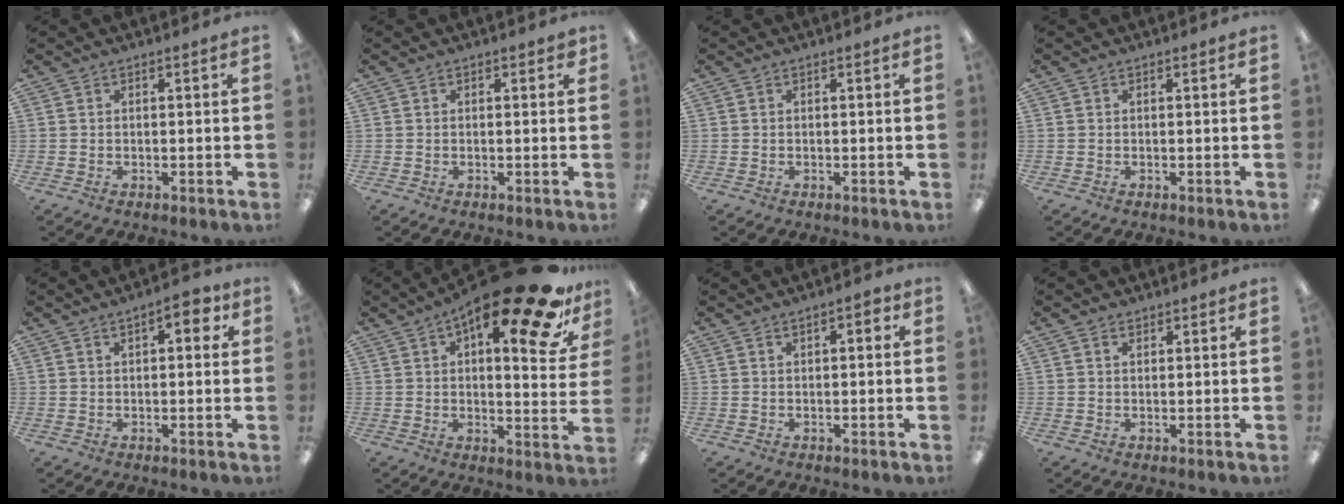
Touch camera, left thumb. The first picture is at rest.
{"total": 1.1, "force": [0.4, 0.7, 0.8], "torque": [0.000, -0.003, 0.004]}
{"total": 0.0}
{"total": 0.0}
{"total": 5.2, "force": [2.1, 2.1, 4.2], "torque": [-0.054, -0.004, 0.027]}
{"total": 20.8, "force": [12.8, 5.3, 15.5], "torque": [-0.214, -0.089, 0.198]}
{"total": 2.4, "force": [0.8, 1.1, 2.0], "torque": [-0.024, -0.001, 0.009]}
{"total": 1.2, "force": [0.8, 0.7, 0.5], "torque": [-0.011, 0.001, 0.015]}